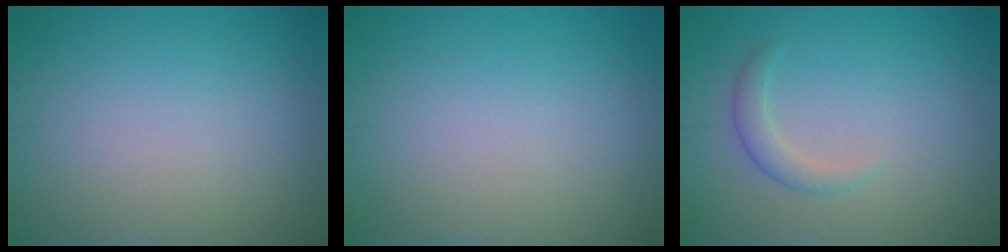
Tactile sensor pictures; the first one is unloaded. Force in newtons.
{"total": 0.0}
{"total": 1.6, "press": 1.6, "slide": 0.1}